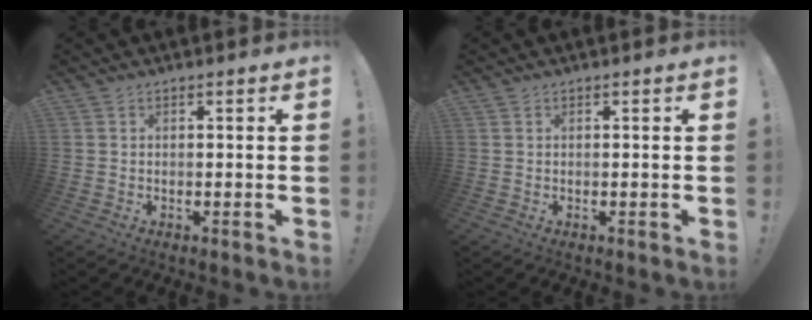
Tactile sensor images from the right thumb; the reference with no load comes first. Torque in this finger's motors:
{"motor_torque": [0.00, -0.13, -0.14, 0.08, 0.00]}